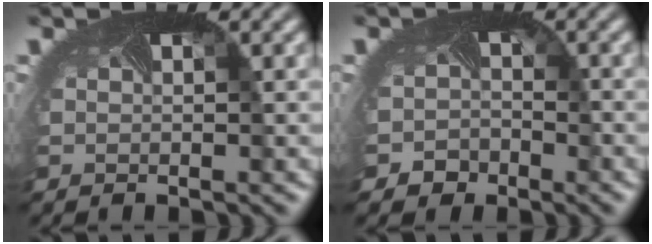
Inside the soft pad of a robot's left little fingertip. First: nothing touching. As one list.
[{"total": 2.6, "force": [-1.8, 2.0, 0.1], "torque": [0.002, -0.009, -0.032]}]